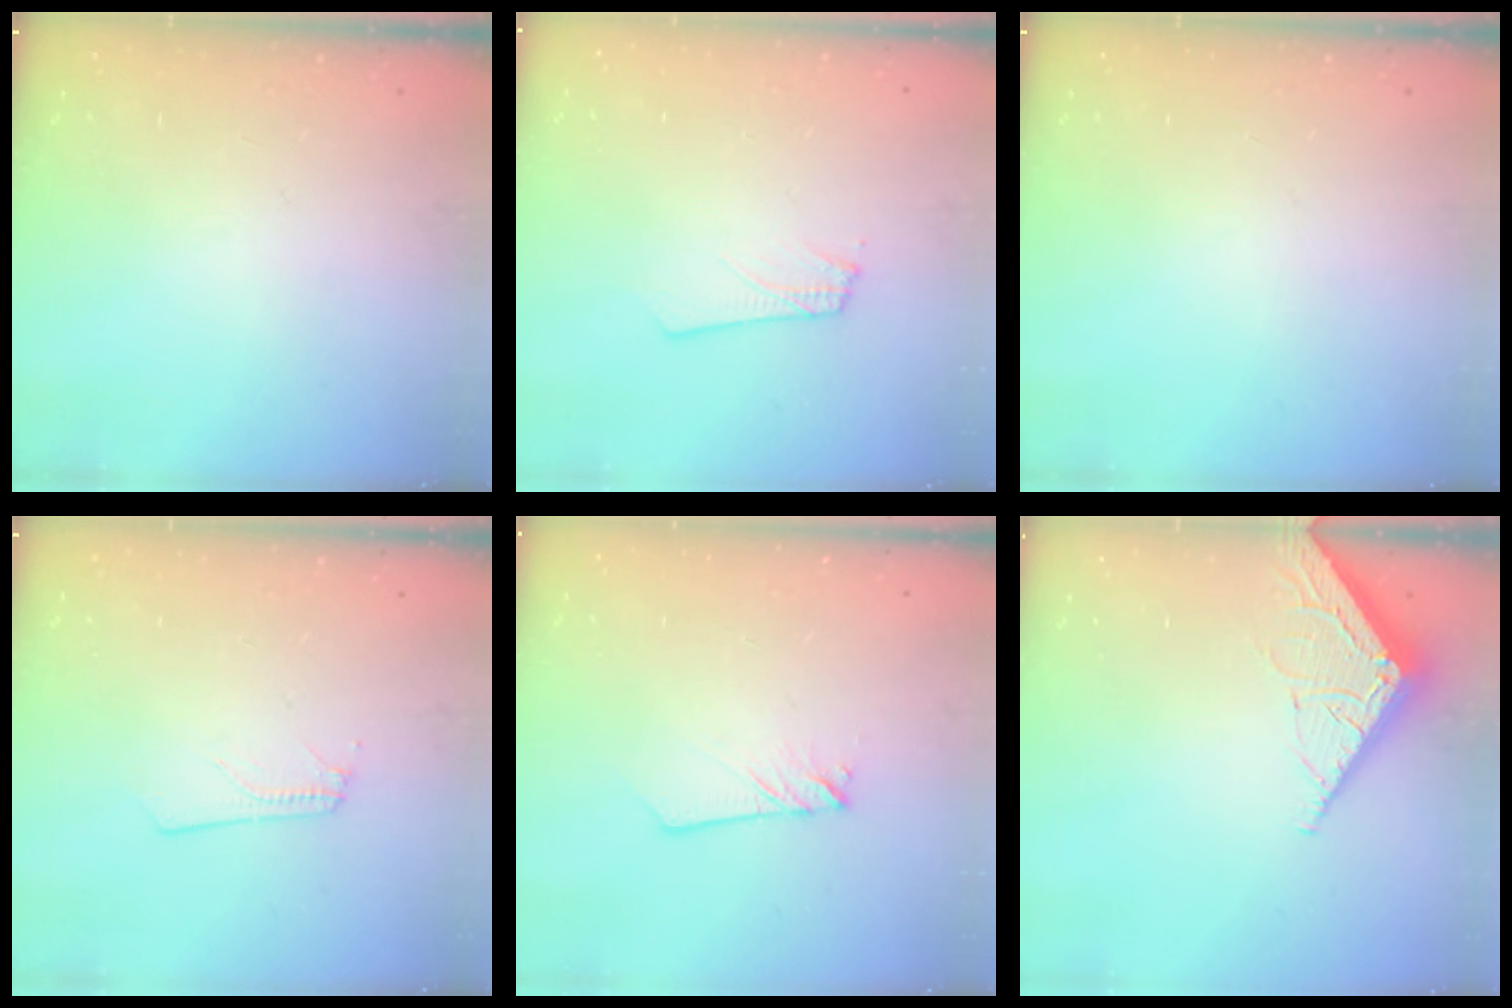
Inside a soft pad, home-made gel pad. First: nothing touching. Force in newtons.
{"total": 1.9, "press": 1.9, "slide": 0.1}
{"total": 0.0}
{"total": 3.8, "press": 3.8, "slide": 0.1}
{"total": 2.8, "press": 2.8, "slide": 0.3}
{"total": 4.5, "press": 4.5, "slide": 0.1}